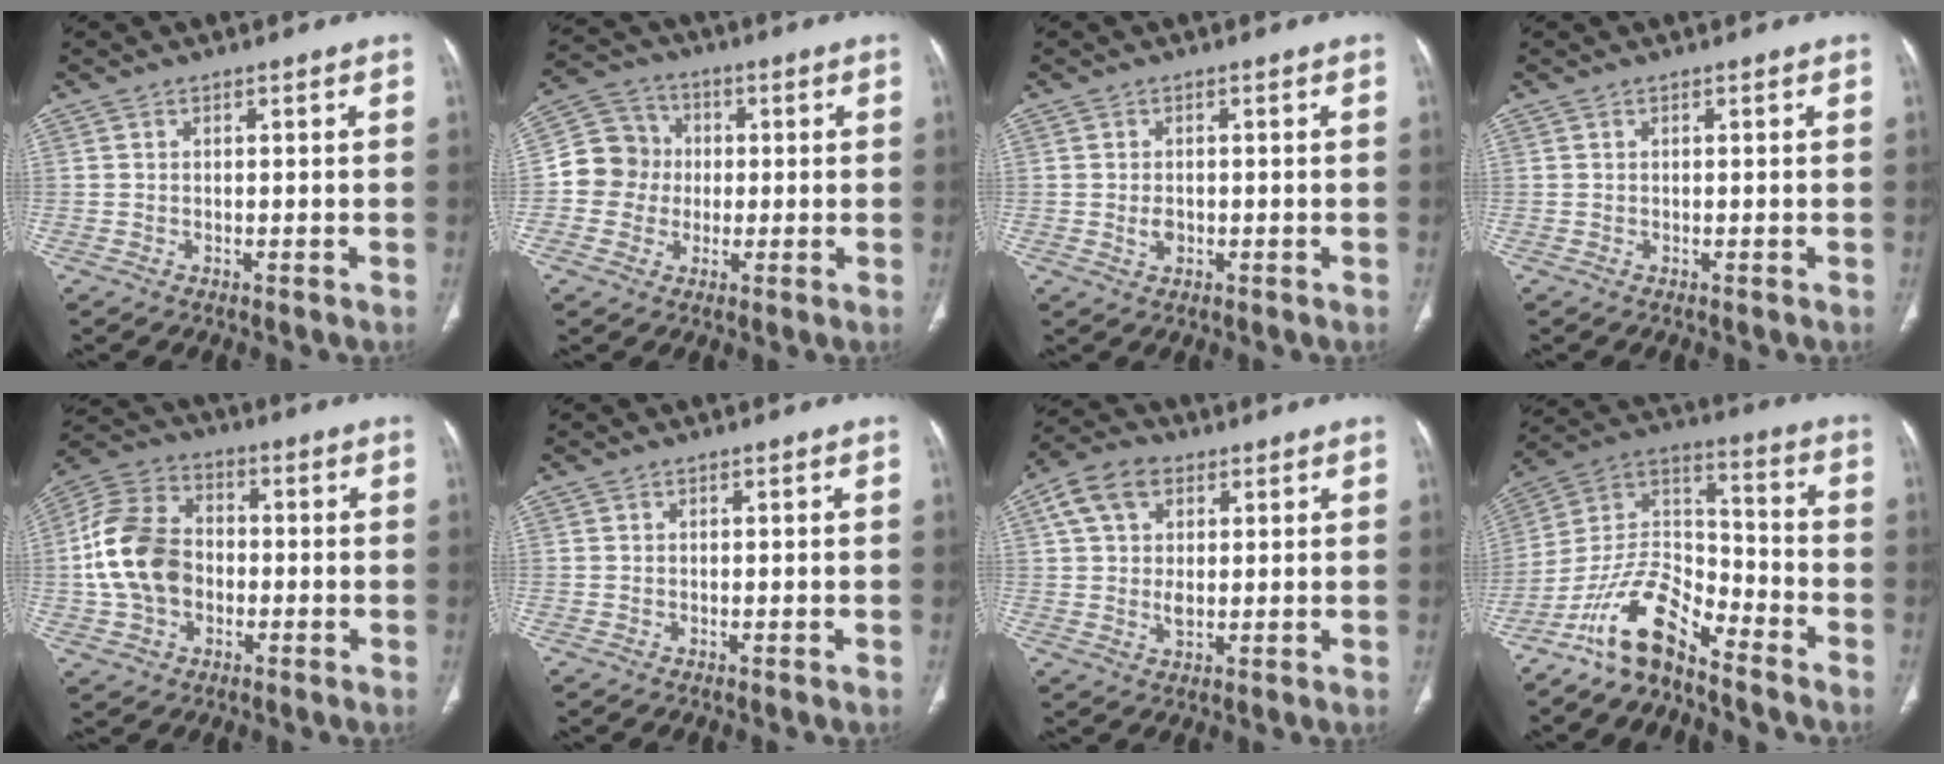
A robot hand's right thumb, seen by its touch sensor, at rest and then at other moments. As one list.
[{"total": 9.5, "force": [-0.4, 9.0, 2.8], "torque": [-0.020, 0.025, -0.016]}, {"total": 2.1, "force": [-0.3, 1.5, 1.5], "torque": [-0.024, 0.001, -0.003]}, {"total": 0.0}, {"total": 14.6, "force": [-1.2, 10.9, 9.6], "torque": [-0.175, 0.029, -0.027]}, {"total": 0.0}, {"total": 9.7, "force": [3.4, 6.5, 6.4], "torque": [-0.109, 0.003, 0.055]}, {"total": 12.7, "force": [-9.8, 4.4, 6.6], "torque": [-0.116, 0.092, -0.193]}]